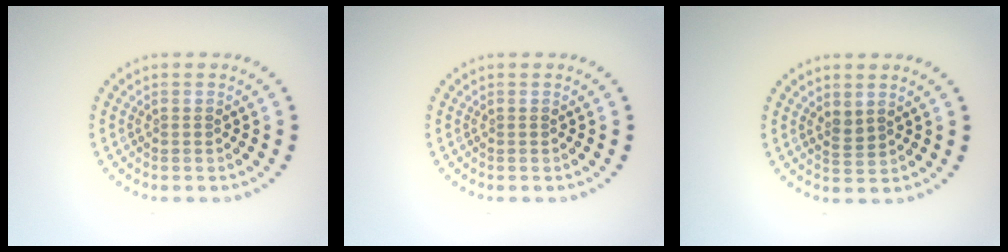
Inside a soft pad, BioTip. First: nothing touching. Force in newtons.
{"total": 0.0}
{"total": 1.2, "press": 1.0, "slide": 0.7}